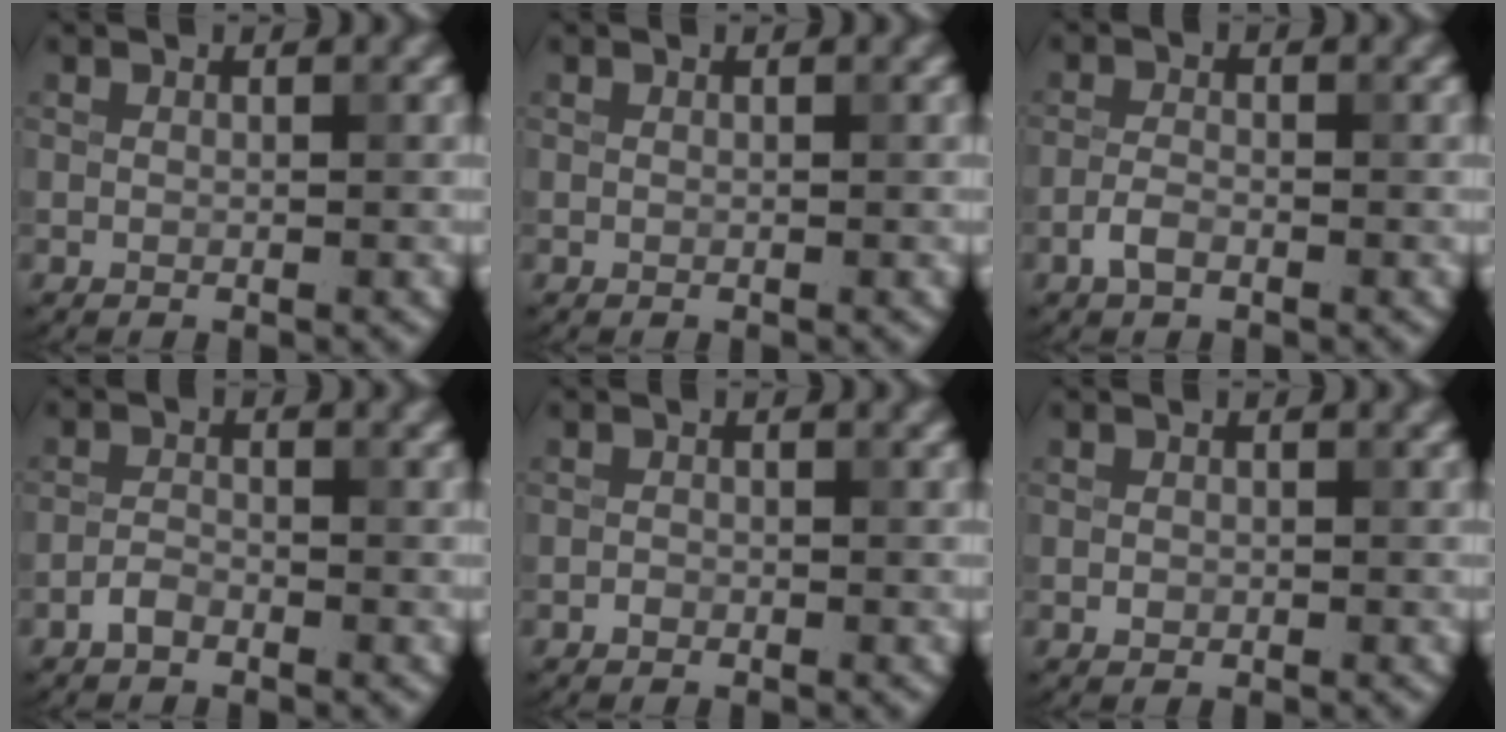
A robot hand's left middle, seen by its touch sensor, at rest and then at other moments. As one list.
[{"total": 0.0}, {"total": 1.7, "force": [-1.0, 0.7, 1.1], "torque": [-0.024, 0.003, -0.025]}, {"total": 1.4, "force": [-1.0, 0.6, 0.7], "torque": [-0.014, 0.004, -0.024]}, {"total": 0.6, "force": [-0.4, 0.4, 0.2], "torque": [-0.001, -0.001, -0.008]}, {"total": 0.6, "force": [-0.2, 0.6, 0.2], "torque": [0.000, -0.003, -0.004]}]